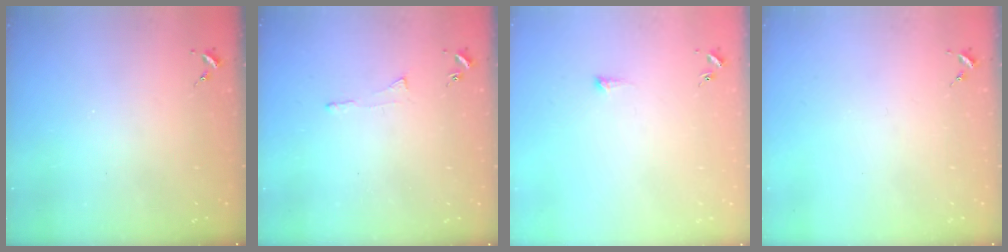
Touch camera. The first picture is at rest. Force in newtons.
{"total": 3.0, "press": 2.9, "slide": 0.5}
{"total": 3.6, "press": 3.6, "slide": 0.3}
{"total": 0.0}